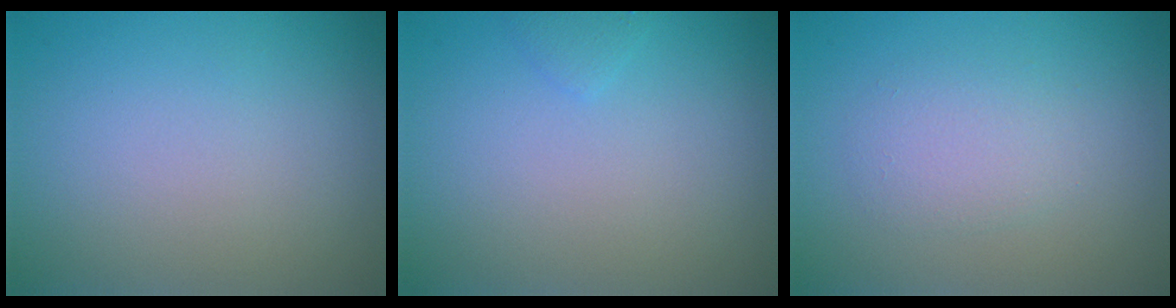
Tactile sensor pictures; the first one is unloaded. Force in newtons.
{"total": 0.7, "press": 0.7, "slide": 0.0}
{"total": 2.0, "press": 2.0, "slide": 0.0}